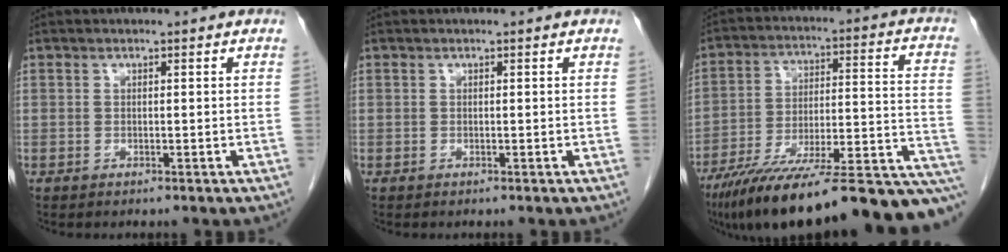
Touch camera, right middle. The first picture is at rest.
{"total": 0.0}
{"total": 30.5, "force": [-23.2, 4.6, 19.2], "torque": [-0.214, -0.008, -0.338]}